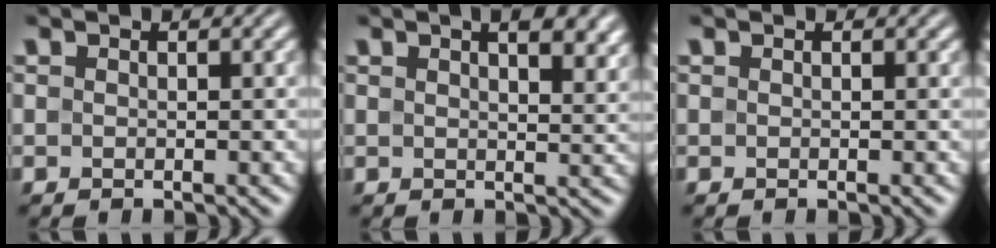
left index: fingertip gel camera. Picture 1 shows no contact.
{"total": 5.1, "force": [3.1, 1.9, 3.6], "torque": [-0.037, 0.011, 0.037]}
{"total": 0.0}